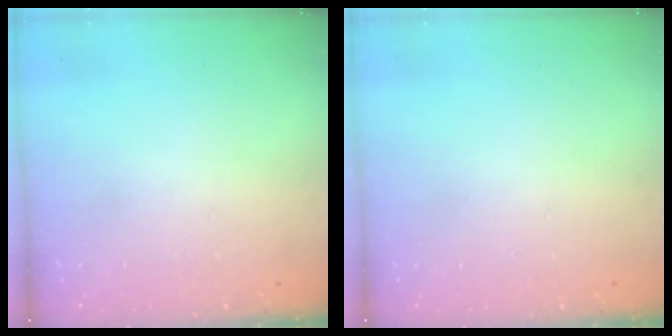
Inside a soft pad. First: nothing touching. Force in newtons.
{"total": 0.0}